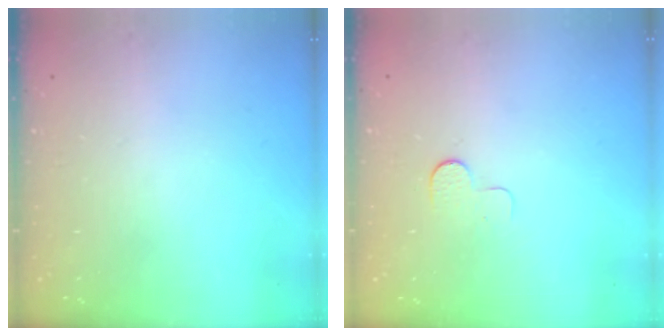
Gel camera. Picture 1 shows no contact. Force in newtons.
{"total": 3.9, "press": 3.9, "slide": 0.3}